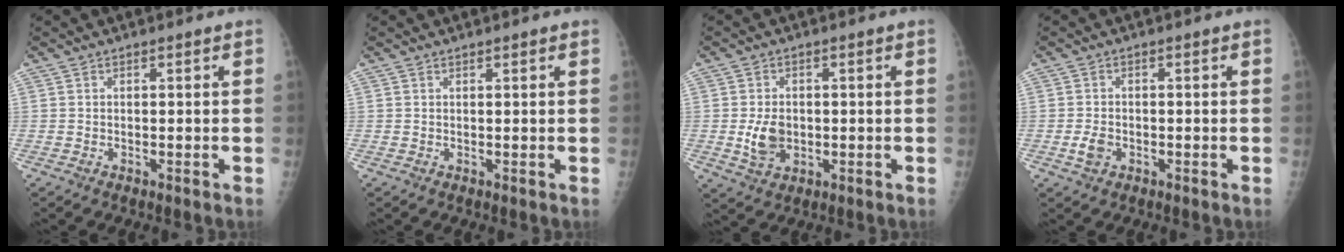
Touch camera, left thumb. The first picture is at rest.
{"total": 0.8, "force": [0.6, 0.1, 0.5], "torque": [-0.004, 0.000, 0.008]}
{"total": 5.6, "force": [-0.5, 4.1, 3.8], "torque": [-0.058, -0.004, -0.001]}
{"total": 2.7, "force": [-0.9, 1.9, 1.7], "torque": [-0.033, 0.001, -0.016]}